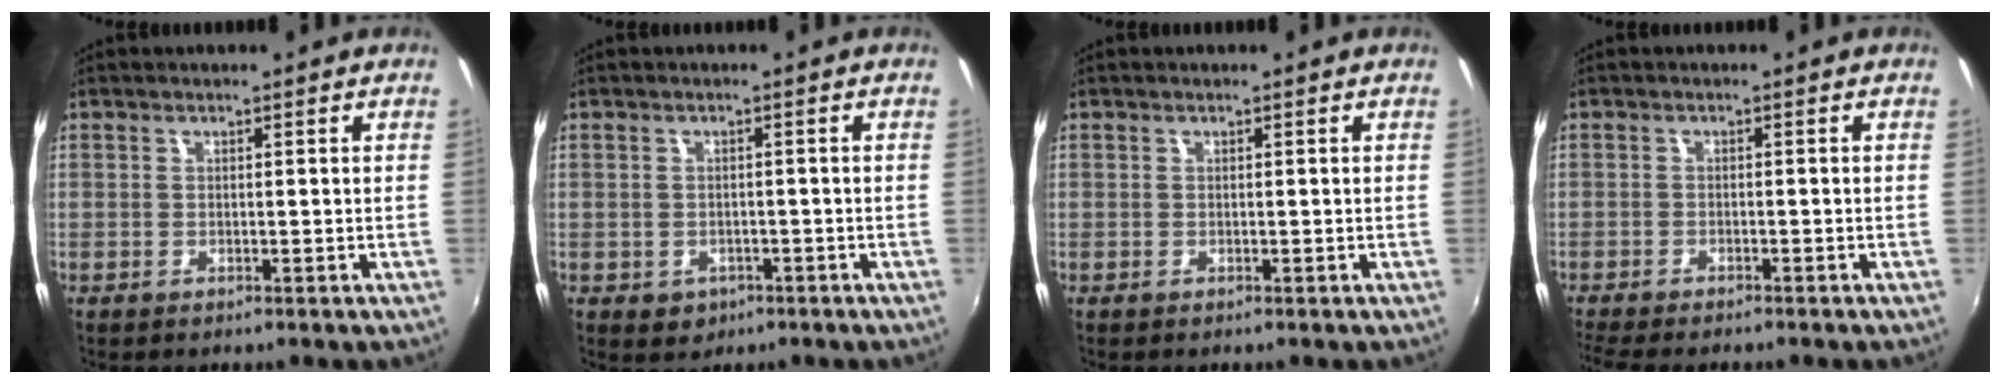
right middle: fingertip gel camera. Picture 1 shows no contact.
{"total": 3.3, "force": [-1.4, 2.8, 1.2], "torque": [-0.029, -0.004, -0.012]}
{"total": 0.0}
{"total": 6.5, "force": [-5.7, 0.9, 3.0], "torque": [-0.073, -0.026, -0.095]}